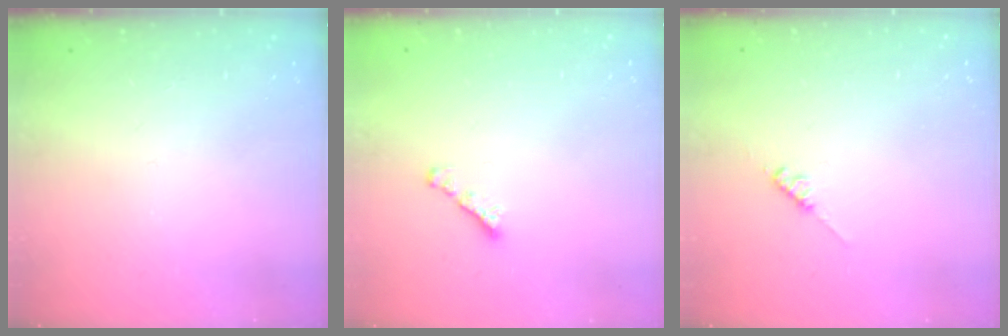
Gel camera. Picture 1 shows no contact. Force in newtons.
{"total": 1.7, "press": 1.6, "slide": 0.5}
{"total": 2.8, "press": 2.8, "slide": 0.5}